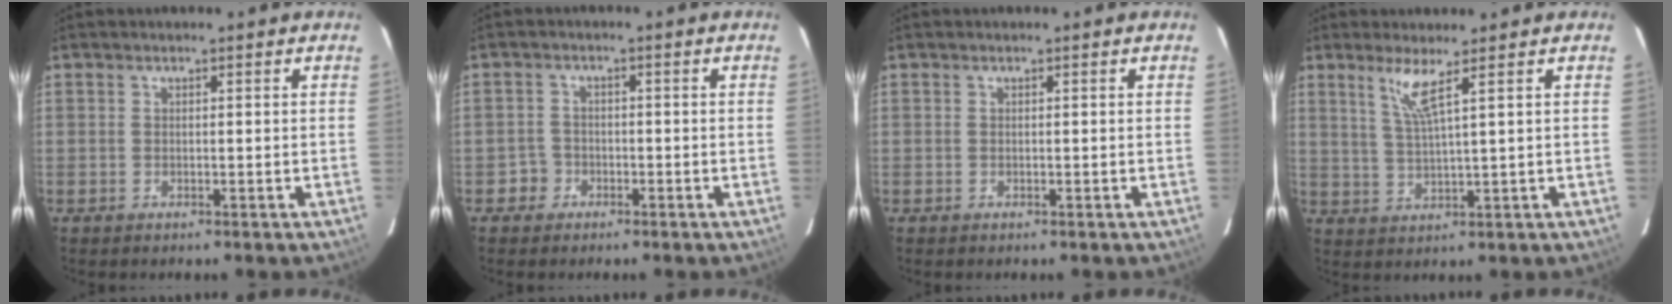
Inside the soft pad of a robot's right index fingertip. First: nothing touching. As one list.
[{"total": 2.8, "force": [-1.5, 2.3, -0.3], "torque": [0.003, 0.016, -0.027]}, {"total": 0.0}, {"total": 4.6, "force": [2.8, -0.7, 3.6], "torque": [-0.072, -0.009, 0.057]}]